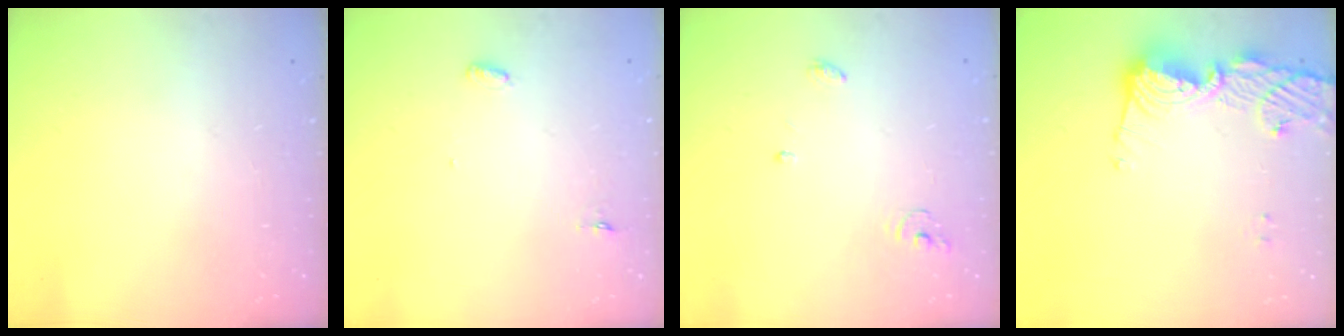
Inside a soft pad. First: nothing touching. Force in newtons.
{"total": 3.0, "press": 2.8, "slide": 0.9}
{"total": 3.9, "press": 3.9, "slide": 0.2}
{"total": 12.7, "press": 12.6, "slide": 1.2}